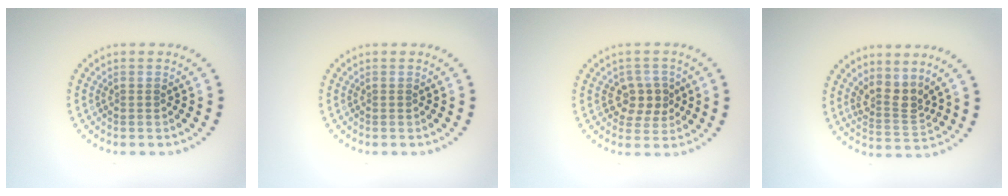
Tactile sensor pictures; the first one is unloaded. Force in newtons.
{"total": 0.0}
{"total": 2.8, "press": 2.7, "slide": 1.0}
{"total": 2.8, "press": 2.0, "slide": 2.0}